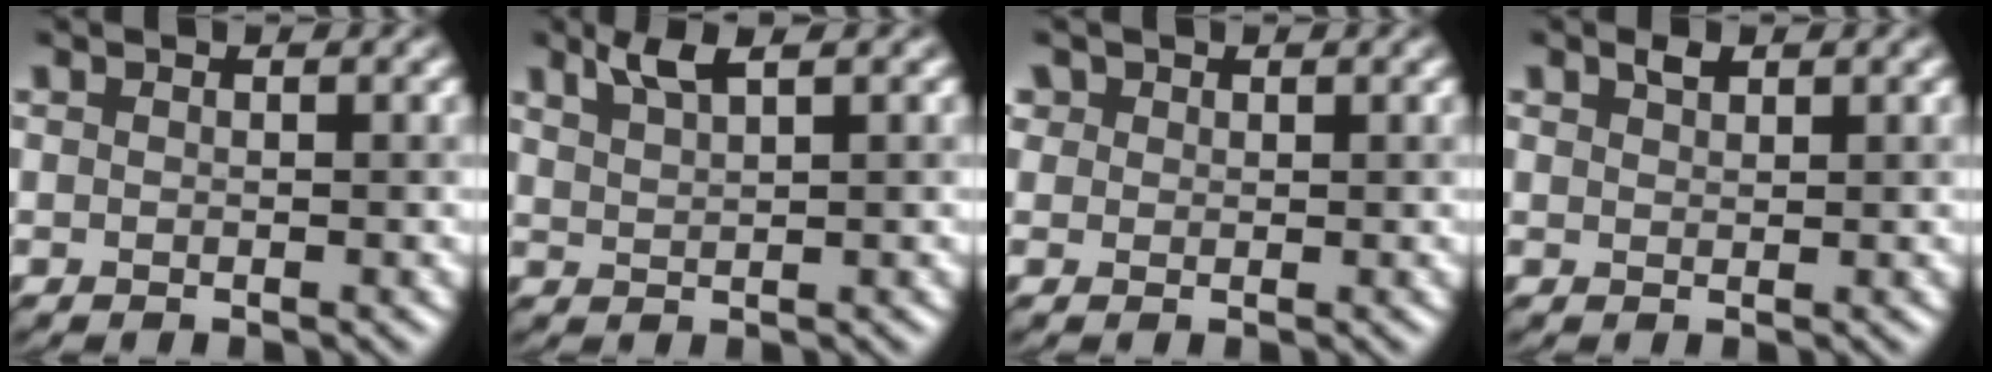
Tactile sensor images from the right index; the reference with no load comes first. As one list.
[{"total": 2.7, "force": [2.0, 0.4, 1.8], "torque": [-0.030, 0.007, 0.042]}, {"total": 1.3, "force": [0.7, 1.0, 0.2], "torque": [-0.002, -0.001, 0.011]}, {"total": 1.2, "force": [0.9, 0.4, 0.6], "torque": [-0.015, 0.003, 0.018]}]